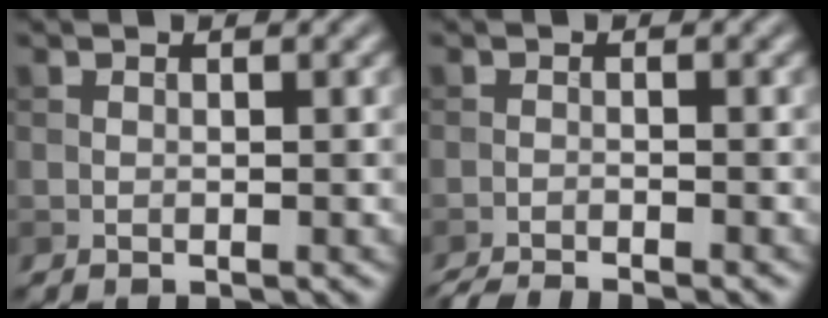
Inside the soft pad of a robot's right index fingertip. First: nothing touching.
{"total": 3.5, "force": [-3.2, 0.3, 1.3], "torque": [-0.023, -0.012, -0.059]}